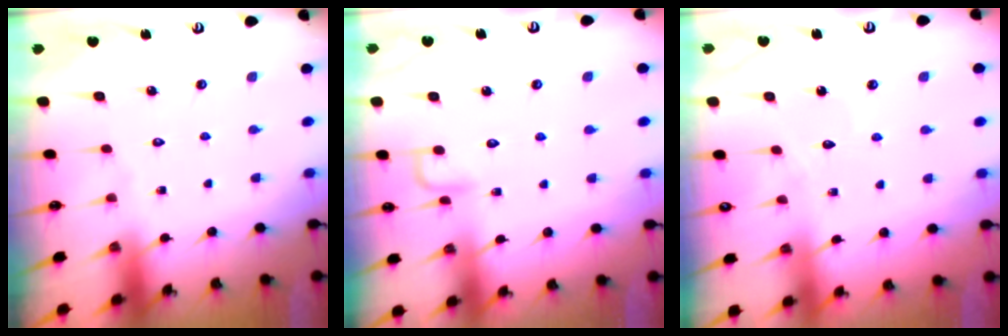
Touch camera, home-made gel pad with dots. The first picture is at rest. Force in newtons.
{"total": 4.2, "press": 4.1, "slide": 0.6}
{"total": 3.0, "press": 3.0, "slide": 0.3}